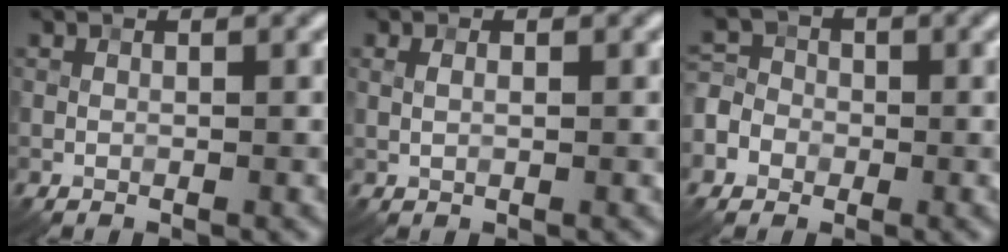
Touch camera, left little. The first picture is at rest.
{"total": 0.9, "force": [0.2, 0.4, 0.8], "torque": [-0.017, 0.000, 0.005]}
{"total": 5.1, "force": [-2.1, 4.4, 1.6], "torque": [-0.019, 0.003, -0.056]}